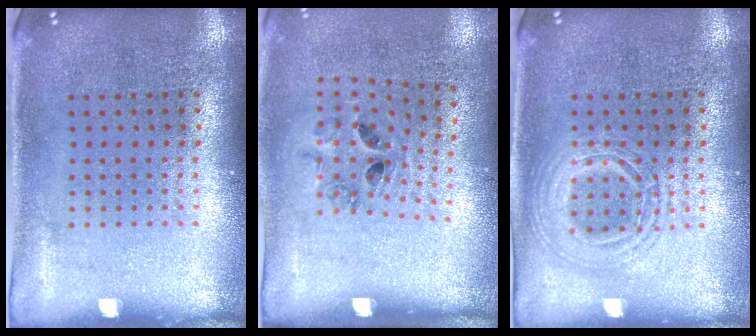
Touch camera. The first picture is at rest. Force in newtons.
{"total": 1.4, "press": 0.8, "slide": 1.1}
{"total": 2.5, "press": 2.5, "slide": 0.3}